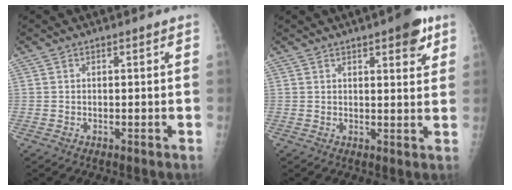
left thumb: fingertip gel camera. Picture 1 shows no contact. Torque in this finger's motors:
{"motor_torque": [0.97, 0.92, 0.57, -0.59, 0.17]}